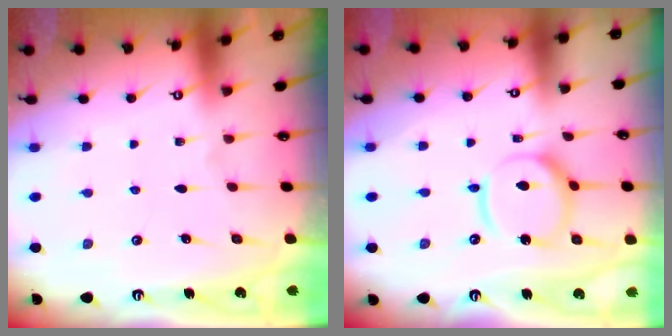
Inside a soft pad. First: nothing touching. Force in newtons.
{"total": 11.1, "press": 11.1, "slide": 1.1}